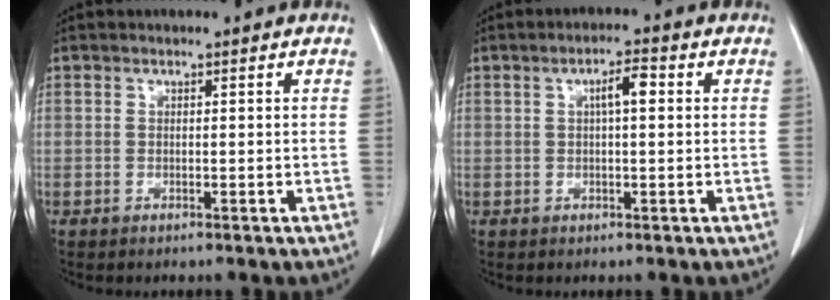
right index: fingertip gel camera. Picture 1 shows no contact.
{"total": 3.5, "force": [0.7, 0.7, 3.3], "torque": [-0.056, 0.010, 0.010]}